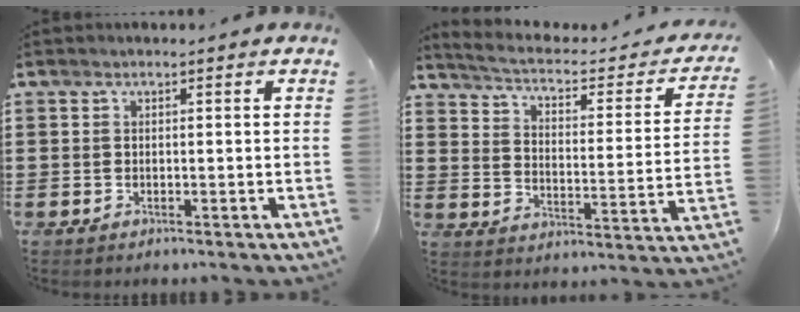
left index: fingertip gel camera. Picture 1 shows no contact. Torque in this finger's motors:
{"motor_torque": [1.32, -0.82, 0.10, -0.01]}